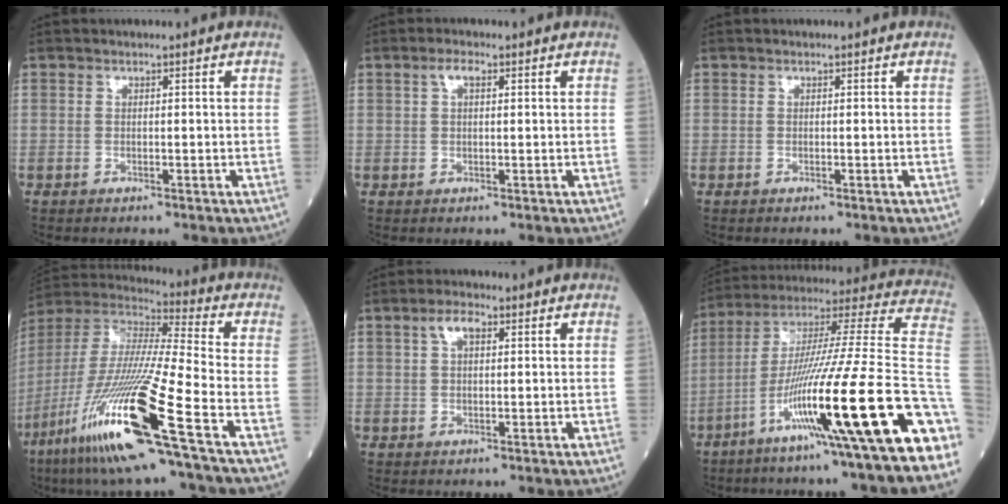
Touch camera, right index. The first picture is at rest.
{"total": 2.1, "force": [0.9, 0.8, 1.8], "torque": [-0.038, 0.010, 0.017]}
{"total": 0.0}
{"total": 24.4, "force": [-11.9, -0.2, 21.3], "torque": [-0.446, -0.065, -0.233]}
{"total": 3.2, "force": [1.4, 1.4, 2.6], "torque": [-0.054, 0.012, 0.026]}
{"total": 28.1, "force": [-12.8, -0.5, 25.0], "torque": [-0.336, -0.034, -0.227]}